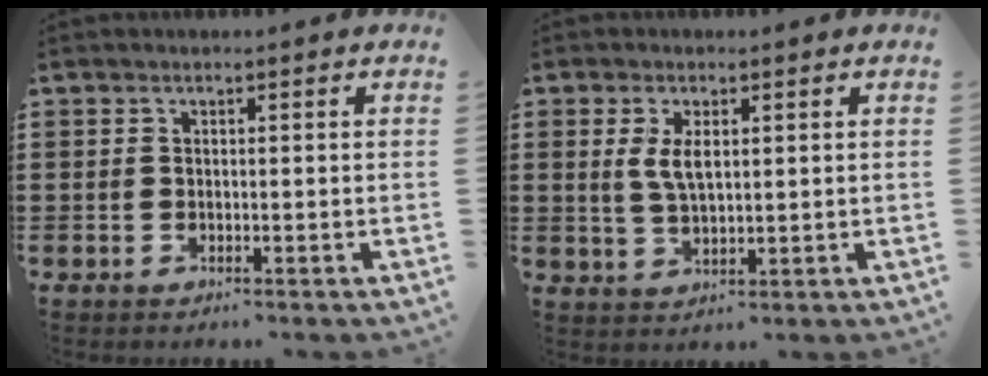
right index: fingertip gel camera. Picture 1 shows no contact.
{"total": 4.1, "force": [1.1, 1.7, 3.5], "torque": [-0.073, 0.008, 0.017]}